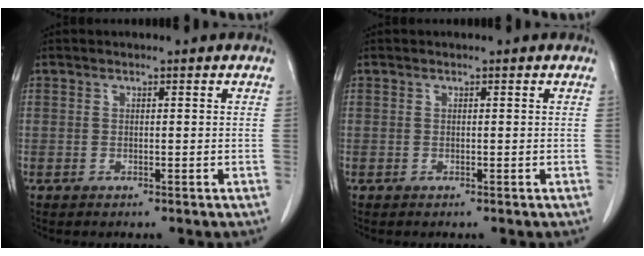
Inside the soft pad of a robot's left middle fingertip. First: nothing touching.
{"total": 0.0}